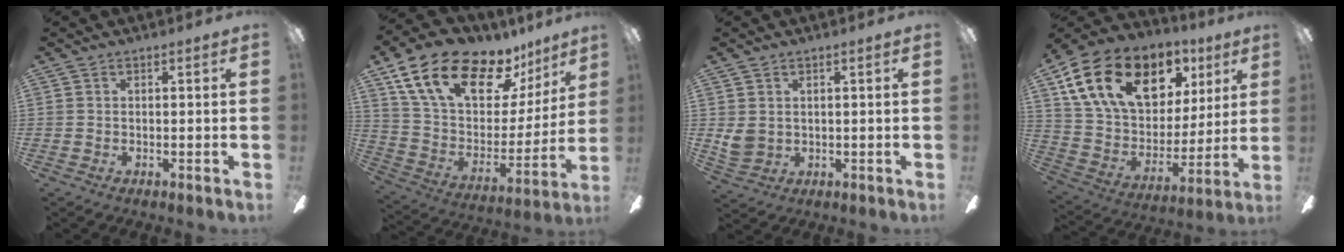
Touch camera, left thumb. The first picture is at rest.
{"total": 22.8, "force": [14.8, 11.5, 12.9], "torque": [-0.216, -0.085, 0.267]}
{"total": 3.8, "force": [1.6, 2.7, 2.1], "torque": [-0.049, -0.003, 0.032]}
{"total": 22.6, "force": [13.0, 13.2, 12.9], "torque": [-0.237, -0.056, 0.239]}